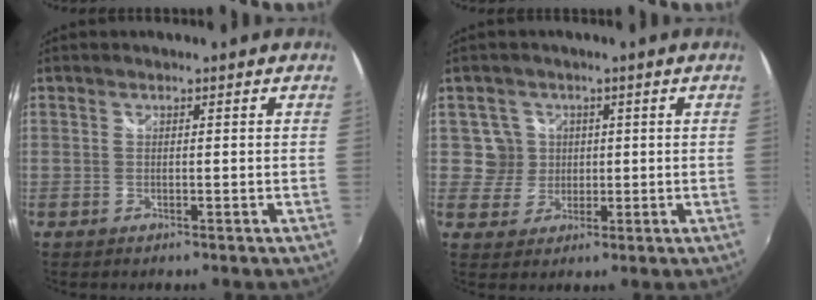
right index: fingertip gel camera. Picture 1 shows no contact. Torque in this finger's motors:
{"motor_torque": [-0.31, 0.17, 0.03, 0.00]}